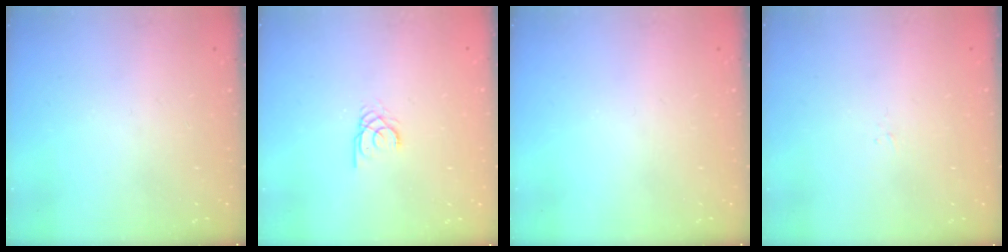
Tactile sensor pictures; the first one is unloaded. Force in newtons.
{"total": 2.0, "press": 2.0, "slide": 0.2}
{"total": 0.0}
{"total": 1.6, "press": 1.5, "slide": 0.3}